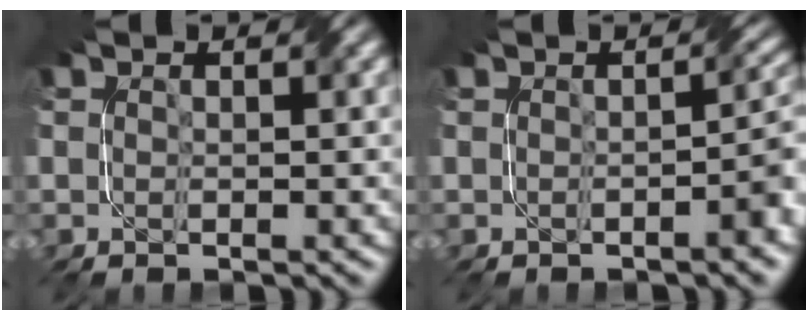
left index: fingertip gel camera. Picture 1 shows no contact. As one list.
[{"total": 2.6, "force": [-0.8, 0.6, 2.4], "torque": [-0.024, 0.011, -0.015]}]